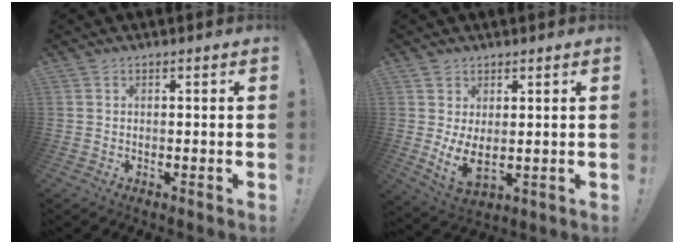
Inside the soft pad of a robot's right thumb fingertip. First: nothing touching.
{"total": 6.4, "force": [1.7, 3.5, 5.1], "torque": [-0.088, -0.026, 0.036]}